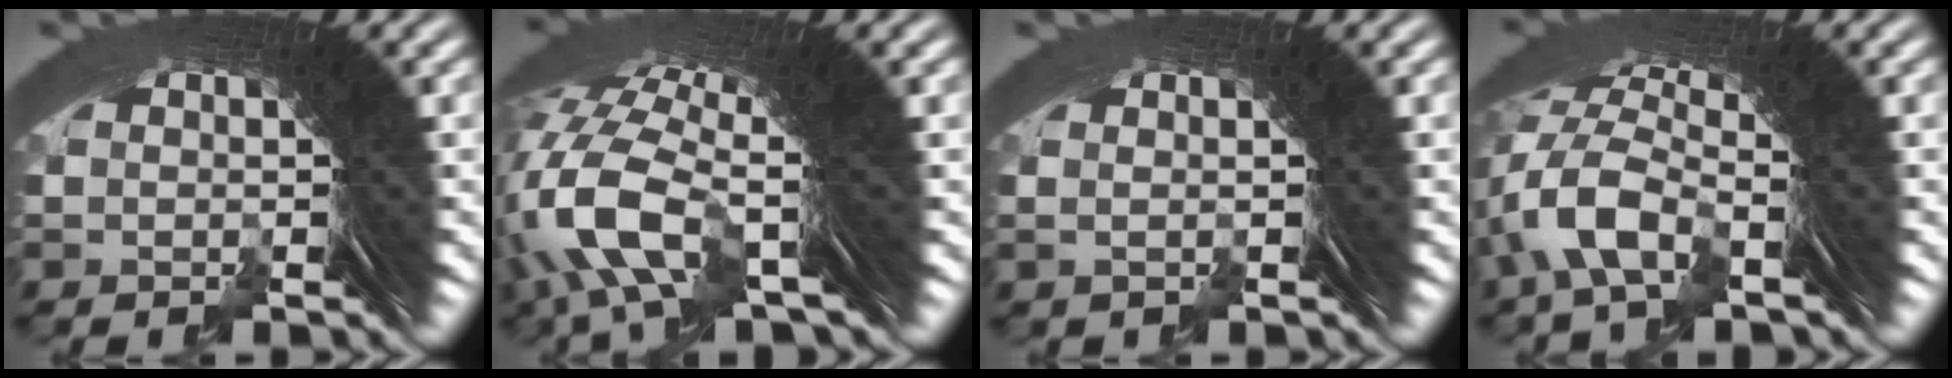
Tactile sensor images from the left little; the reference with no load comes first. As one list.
[{"total": 8.9, "force": [-0.3, 4.5, 7.7], "torque": [-0.182, -0.024, -0.002]}, {"total": 1.5, "force": [0.4, -0.8, 1.2], "torque": [-0.009, 0.011, 0.002]}, {"total": 4.9, "force": [-0.3, 2.8, 4.0], "torque": [-0.101, -0.008, -0.007]}]